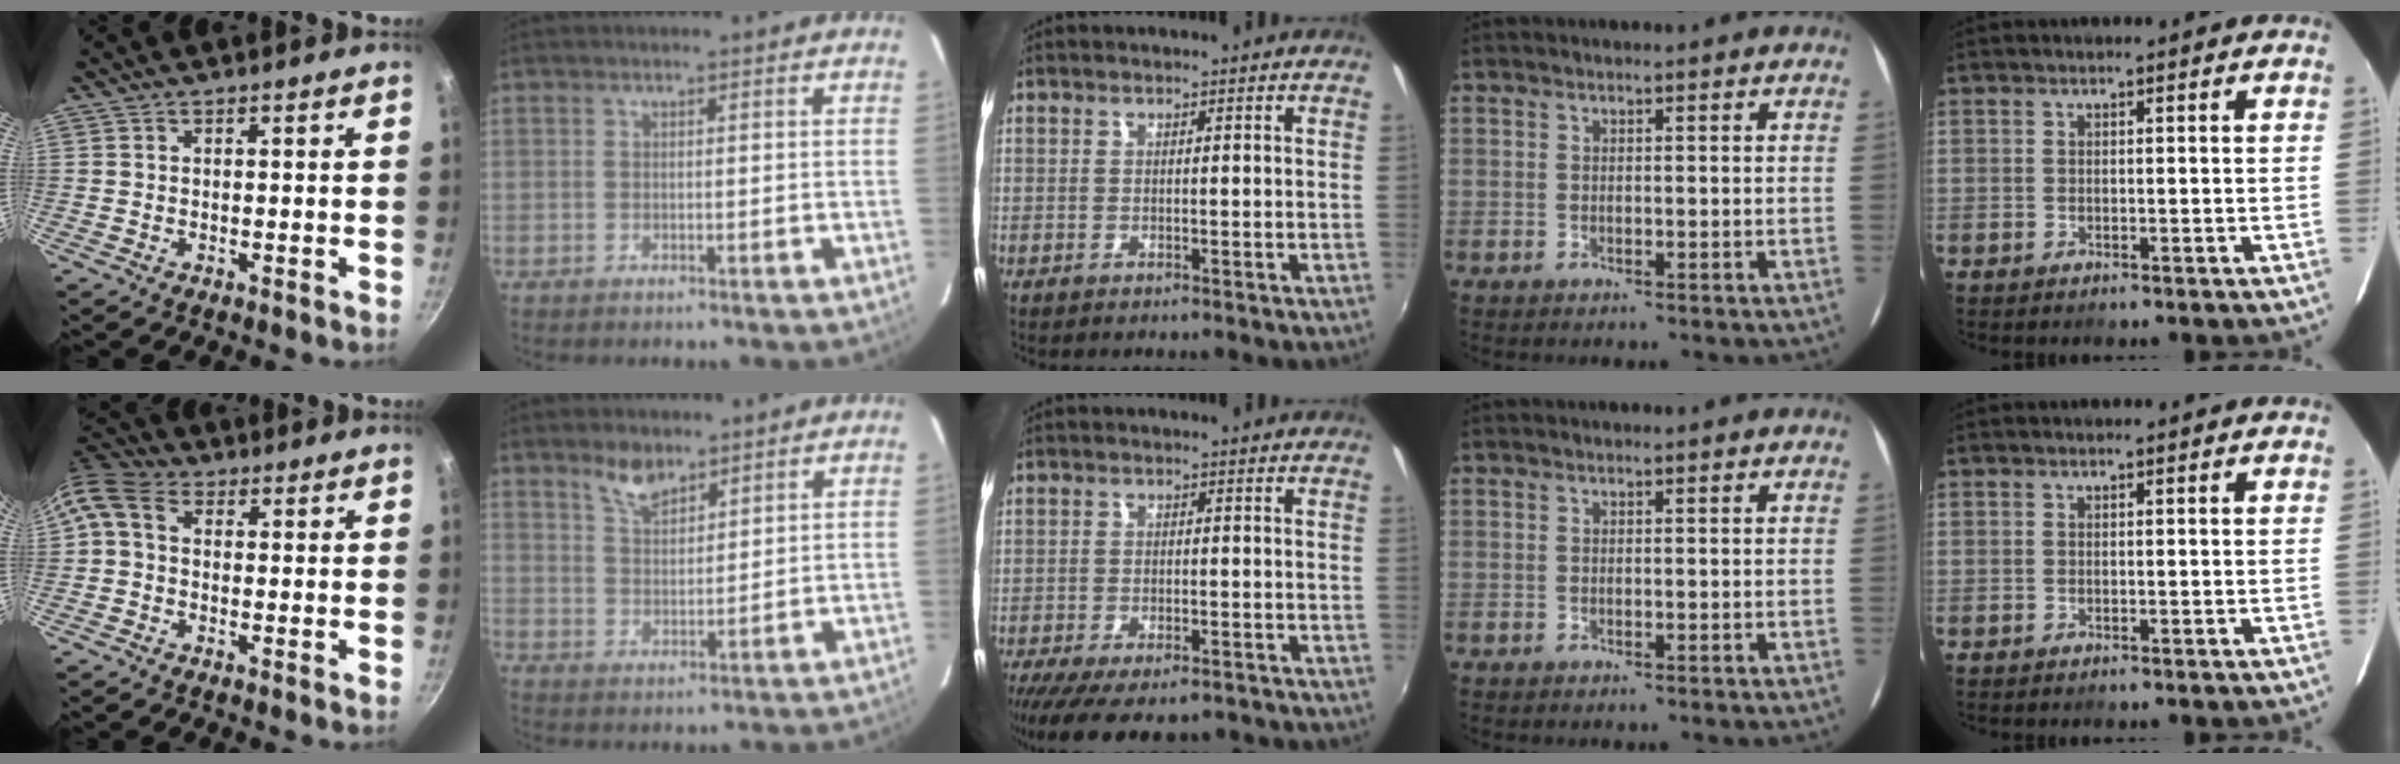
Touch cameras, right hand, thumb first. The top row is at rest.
{"thumb": {"total": 7.8, "force": [1.0, 5.9, 5.1], "torque": [-0.109, 0.024, 0.001]}, "index": {"total": 5.2, "force": [4.1, 2.2, 2.4], "torque": [-0.041, 0.003, 0.078]}, "middle": {"total": 12.5, "force": [-9.5, 4.1, 6.9], "torque": [-0.149, -0.046, -0.149]}}